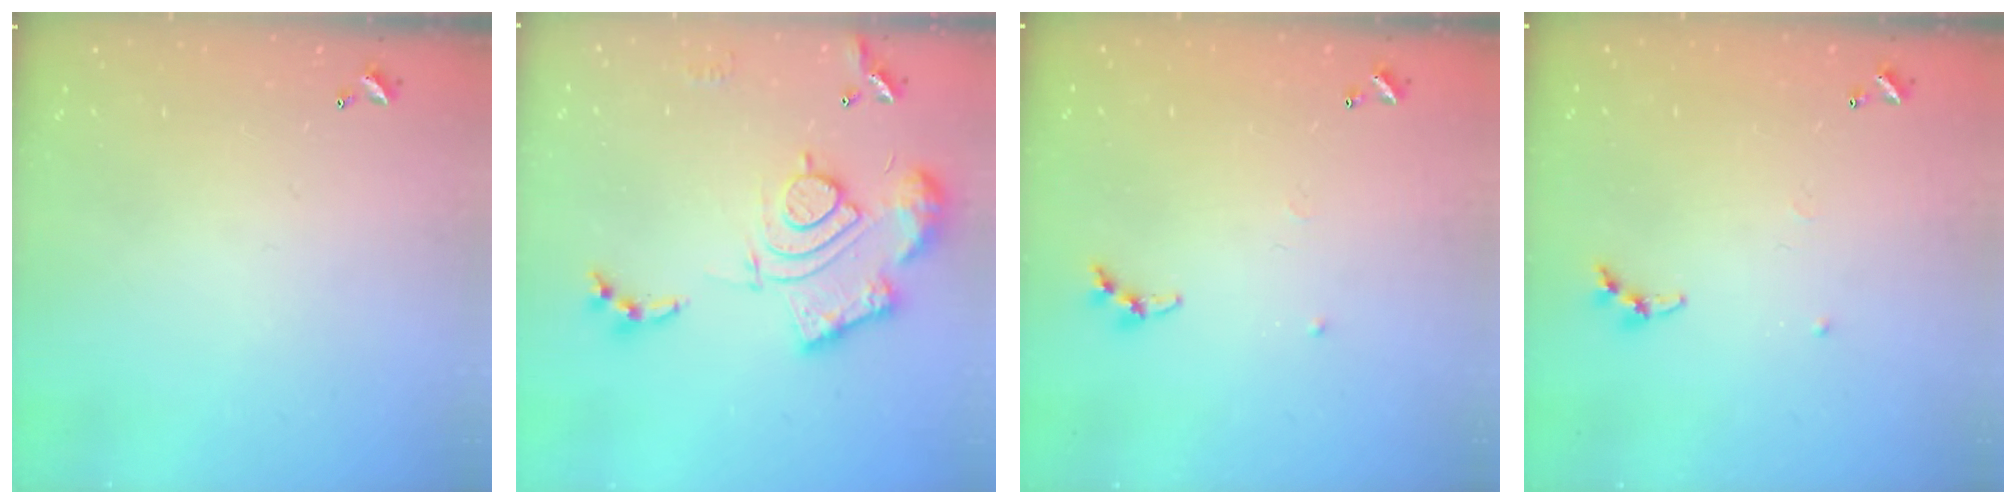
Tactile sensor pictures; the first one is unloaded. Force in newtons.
{"total": 19.2, "press": 19.1, "slide": 1.8}
{"total": 5.3, "press": 5.2, "slide": 0.7}
{"total": 5.3, "press": 5.2, "slide": 0.7}